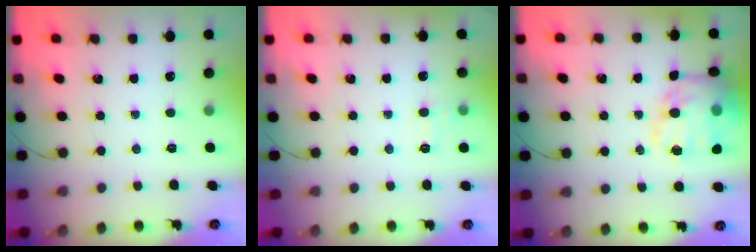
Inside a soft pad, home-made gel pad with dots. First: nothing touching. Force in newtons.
{"total": 6.8, "press": 6.5, "slide": 2.0}
{"total": 16.8, "press": 16.4, "slide": 3.2}